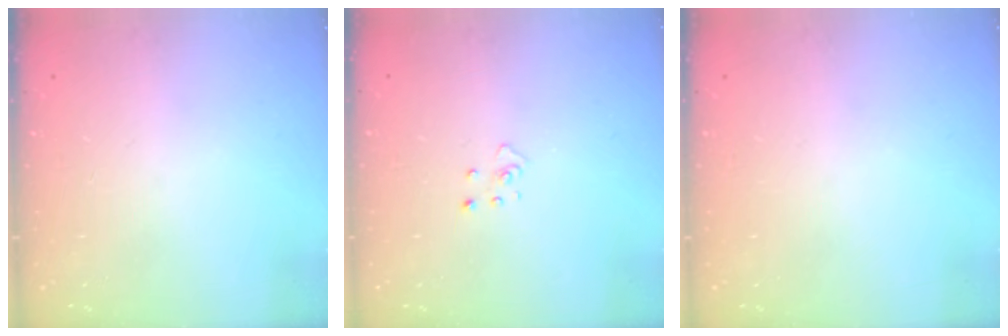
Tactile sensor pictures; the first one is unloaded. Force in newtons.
{"total": 2.9, "press": 2.9, "slide": 0.2}
{"total": 0.0}